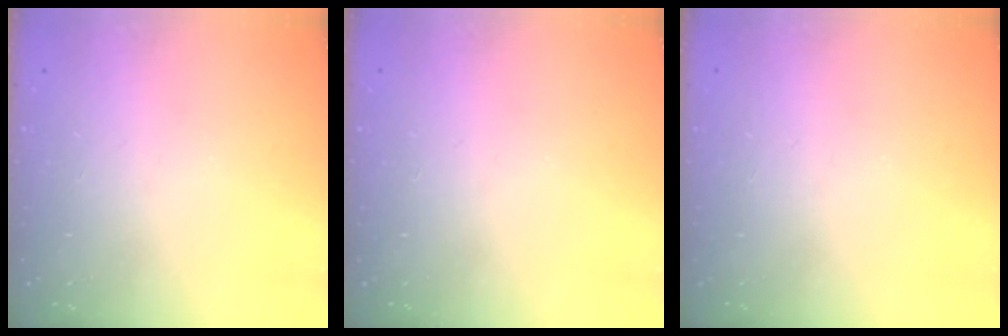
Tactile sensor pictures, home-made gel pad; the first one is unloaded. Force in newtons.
{"total": 0.0}
{"total": 0.0}